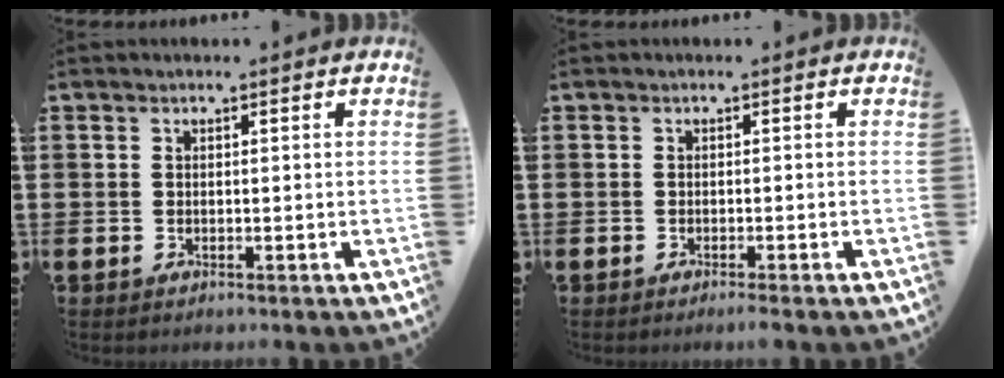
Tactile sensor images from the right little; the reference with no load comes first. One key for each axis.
{"total": 0.7, "fx": -0.5, "fy": -0.1, "fz": 0.5, "tx": -0.007, "ty": -0.003, "tz": -0.010}